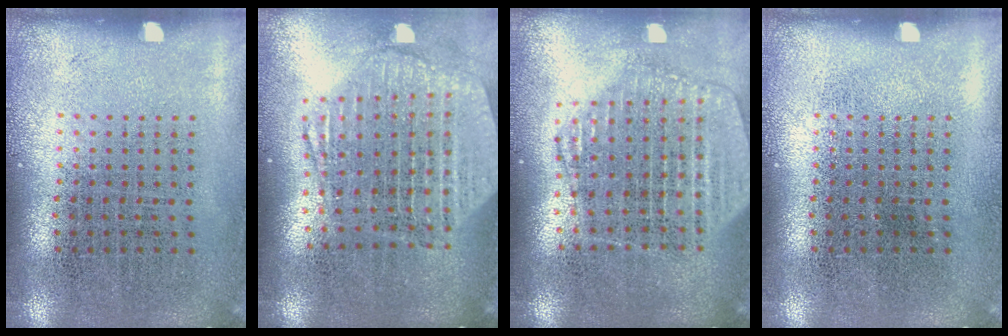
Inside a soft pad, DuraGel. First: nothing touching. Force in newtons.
{"total": 2.7, "press": 2.2, "slide": 1.5}
{"total": 2.1, "press": 1.9, "slide": 0.9}
{"total": 0.0}